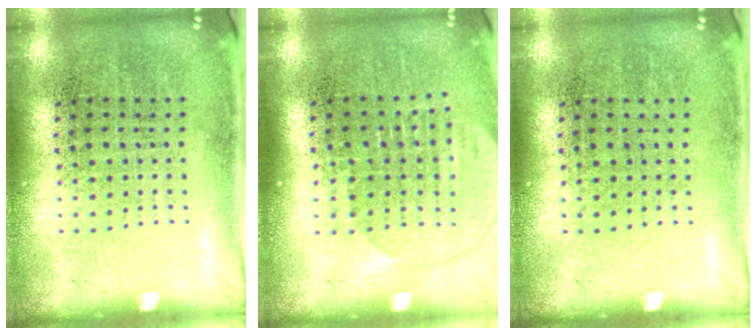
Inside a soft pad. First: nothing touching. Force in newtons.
{"total": 1.7, "press": 1.5, "slide": 0.8}
{"total": 0.0}